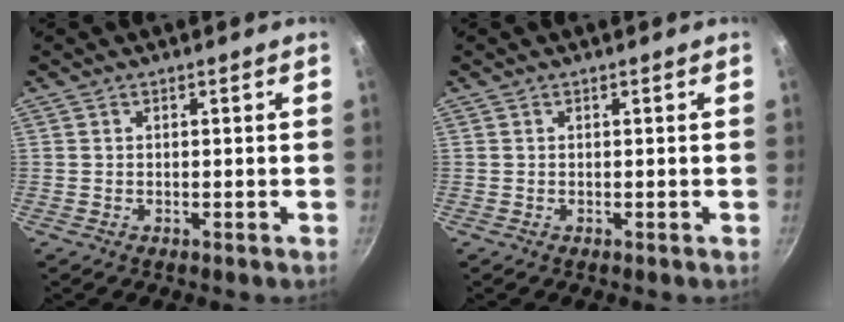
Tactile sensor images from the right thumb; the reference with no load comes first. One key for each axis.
{"total": 0.0}